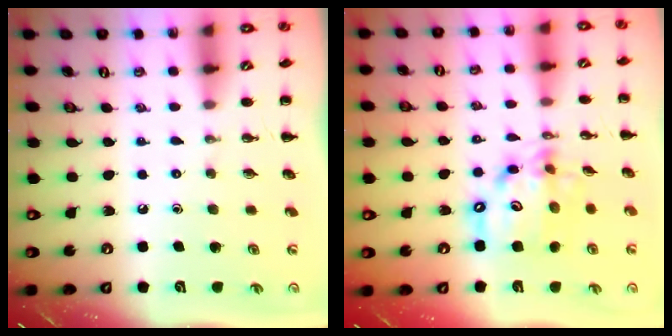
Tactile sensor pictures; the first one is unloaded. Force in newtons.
{"total": 14.3, "press": 13.9, "slide": 3.4}